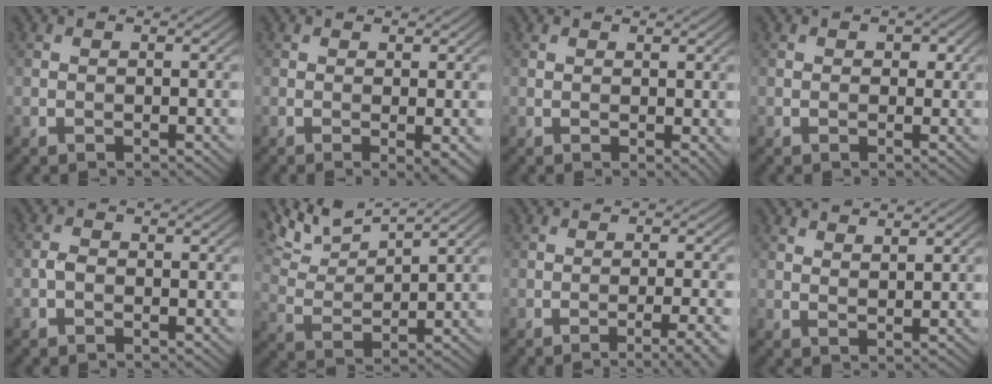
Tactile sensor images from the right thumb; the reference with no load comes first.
{"total": 2.0, "force": [-0.1, 0.2, 2.0], "torque": [-0.035, -0.005, -0.003]}
{"total": 1.3, "force": [0.6, 0.4, 1.1], "torque": [-0.016, -0.004, 0.014]}
{"total": 1.2, "force": [0.3, 1.0, 0.6], "torque": [-0.009, -0.005, 0.002]}
{"total": 1.3, "force": [-0.6, 0.7, 0.8], "torque": [-0.019, 0.004, -0.016]}
{"total": 8.1, "force": [6.5, 1.7, 4.5], "torque": [-0.110, 0.011, 0.128]}
{"total": 4.8, "force": [-2.6, 0.7, 3.9], "torque": [-0.053, 0.013, -0.045]}
{"total": 2.0, "force": [1.8, 0.3, 0.9], "torque": [-0.016, -0.005, 0.035]}